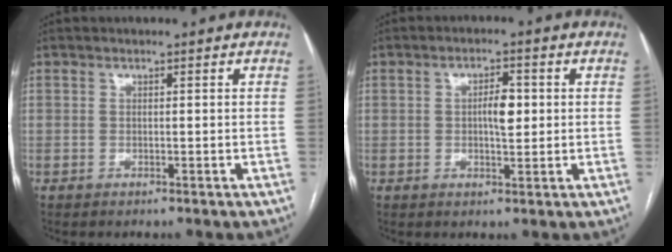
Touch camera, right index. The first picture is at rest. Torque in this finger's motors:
{"motor_torque": [0.03, -0.01, 0.09, 0.02]}